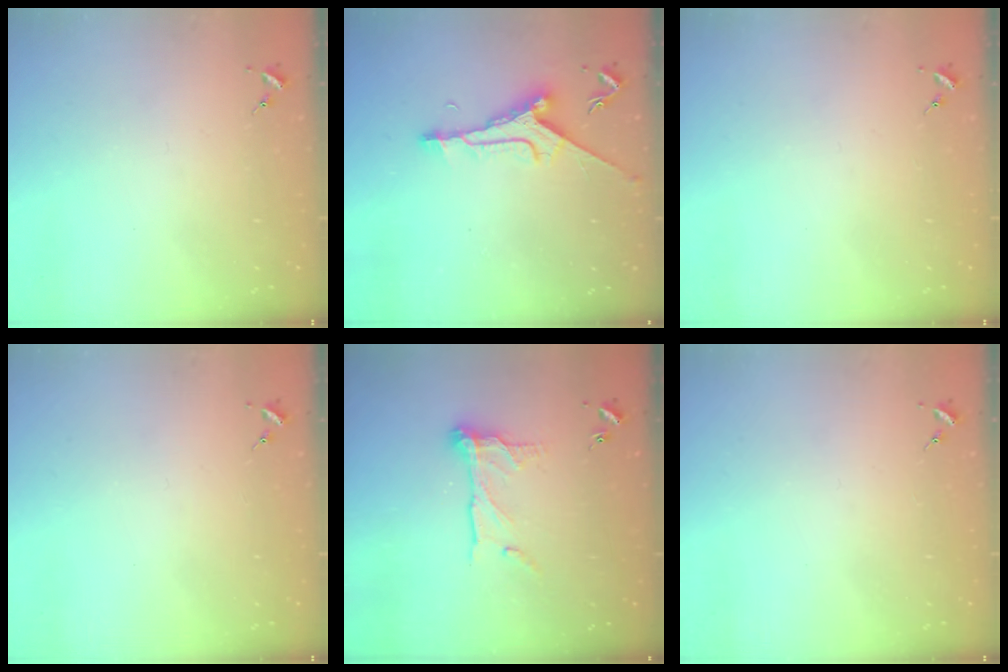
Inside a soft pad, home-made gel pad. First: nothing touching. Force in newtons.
{"total": 9.5, "press": 9.5, "slide": 0.8}
{"total": 0.0}
{"total": 0.0}
{"total": 10.9, "press": 10.8, "slide": 1.3}
{"total": 0.0}